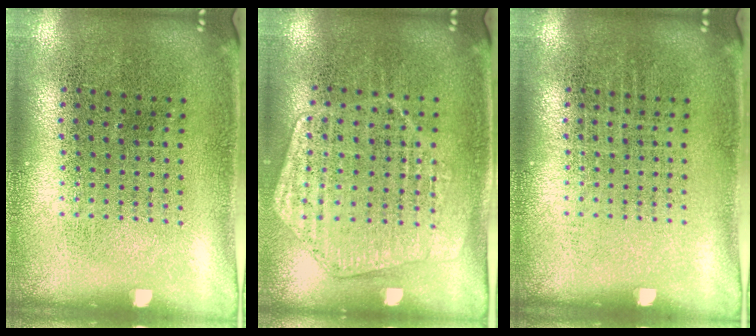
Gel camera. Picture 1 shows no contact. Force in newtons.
{"total": 1.4, "press": 1.4, "slide": 0.3}
{"total": 0.0}